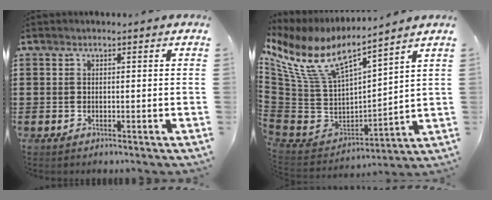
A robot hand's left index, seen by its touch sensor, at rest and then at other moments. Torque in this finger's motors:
{"motor_torque": [2.14, 0.00, 0.30, 0.17]}